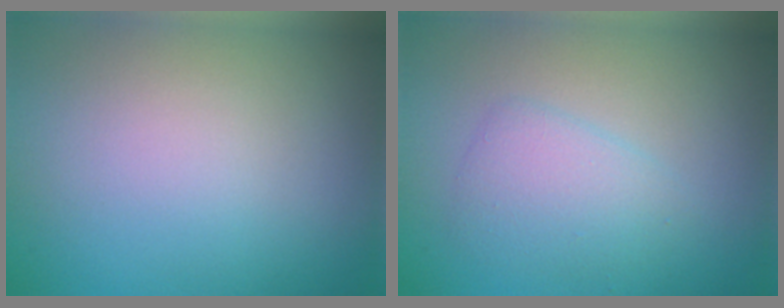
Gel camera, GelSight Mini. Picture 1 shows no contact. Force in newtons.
{"total": 2.6, "press": 2.6, "slide": 0.1}